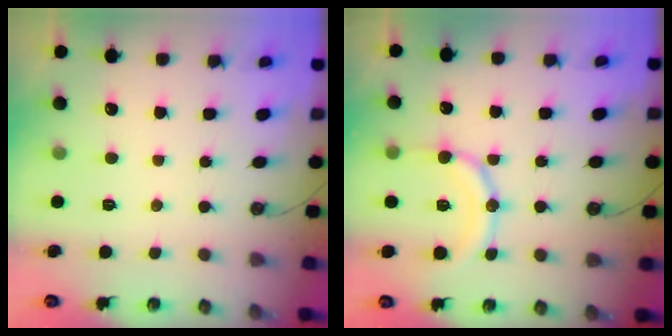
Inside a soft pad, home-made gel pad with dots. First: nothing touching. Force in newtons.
{"total": 15.7, "press": 15.4, "slide": 2.8}